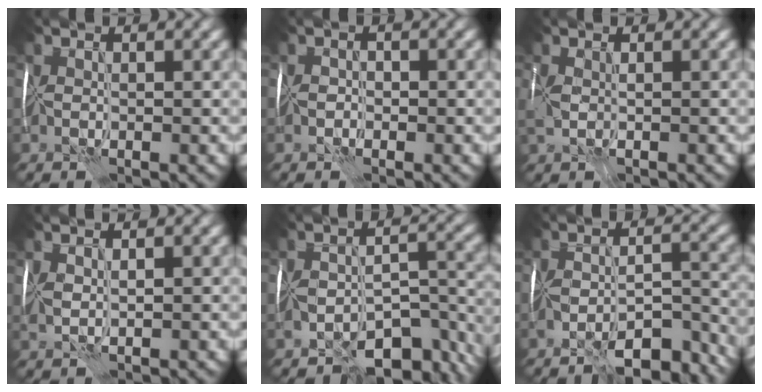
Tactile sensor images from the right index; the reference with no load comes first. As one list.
[{"total": 0.8, "force": [-0.5, 0.6, 0.2], "torque": [-0.001, 0.007, -0.012]}, {"total": 2.6, "force": [-0.3, 1.4, 2.2], "torque": [-0.050, -0.003, -0.004]}, {"total": 0.8, "force": [0.5, 0.1, 0.6], "torque": [-0.016, 0.005, 0.012]}, {"total": 7.5, "force": [-5.6, 3.2, 3.9], "torque": [-0.042, -0.014, -0.086]}, {"total": 7.6, "force": [-6.2, 2.0, 3.9], "torque": [-0.048, 0.005, -0.095]}]